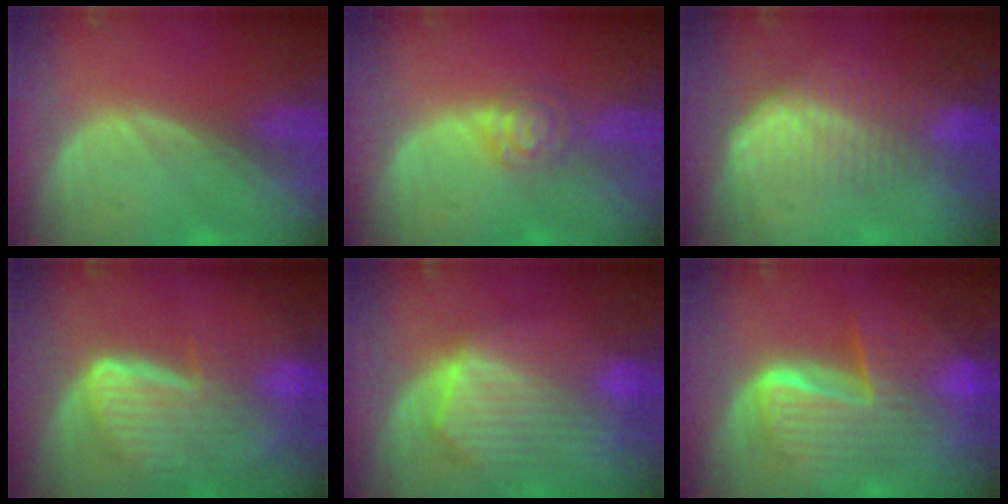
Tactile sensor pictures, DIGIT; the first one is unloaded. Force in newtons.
{"total": 4.0, "press": 3.6, "slide": 1.7}
{"total": 6.8, "press": 6.1, "slide": 3.1}
{"total": 9.2, "press": 8.1, "slide": 4.5}
{"total": 10.3, "press": 8.9, "slide": 5.2}
{"total": 10.4, "press": 10.4, "slide": 0.9}